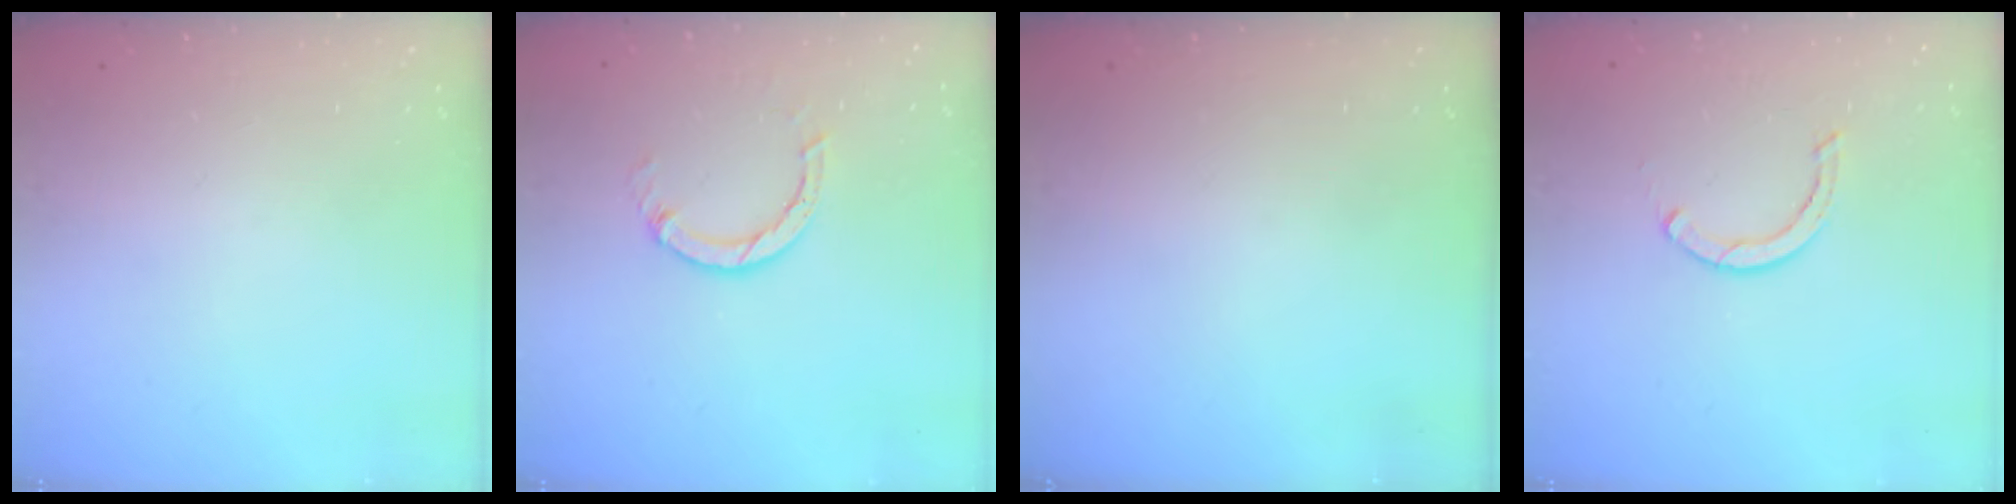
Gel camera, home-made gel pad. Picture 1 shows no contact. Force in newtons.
{"total": 4.4, "press": 4.4, "slide": 0.5}
{"total": 0.0}
{"total": 2.4, "press": 2.4, "slide": 0.0}